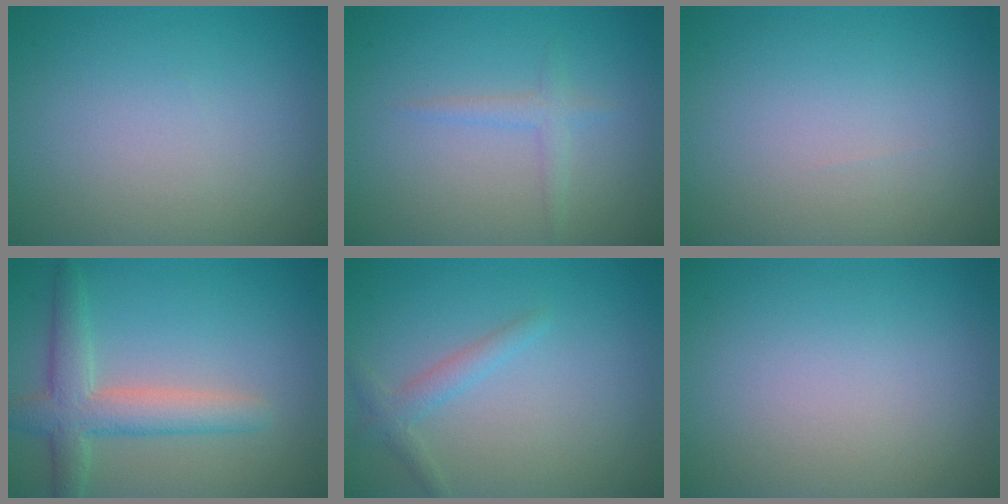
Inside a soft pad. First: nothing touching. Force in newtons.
{"total": 1.4, "press": 1.4, "slide": 0.1}
{"total": 0.0}
{"total": 4.5, "press": 4.4, "slide": 0.4}
{"total": 1.6, "press": 1.6, "slide": 0.1}
{"total": 0.0}